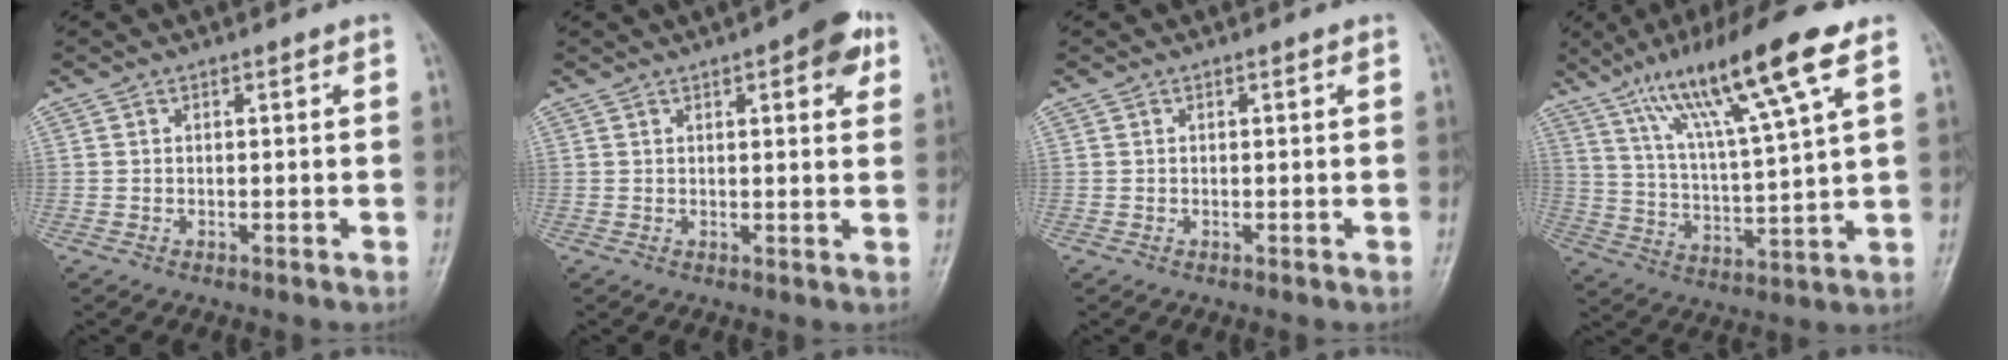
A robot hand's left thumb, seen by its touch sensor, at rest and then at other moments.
{"total": 7.0, "force": [3.4, 2.3, 5.7], "torque": [-0.055, -0.006, 0.035]}
{"total": 0.0}
{"total": 17.8, "force": [10.1, 2.0, 14.5], "torque": [-0.253, -0.028, 0.181]}